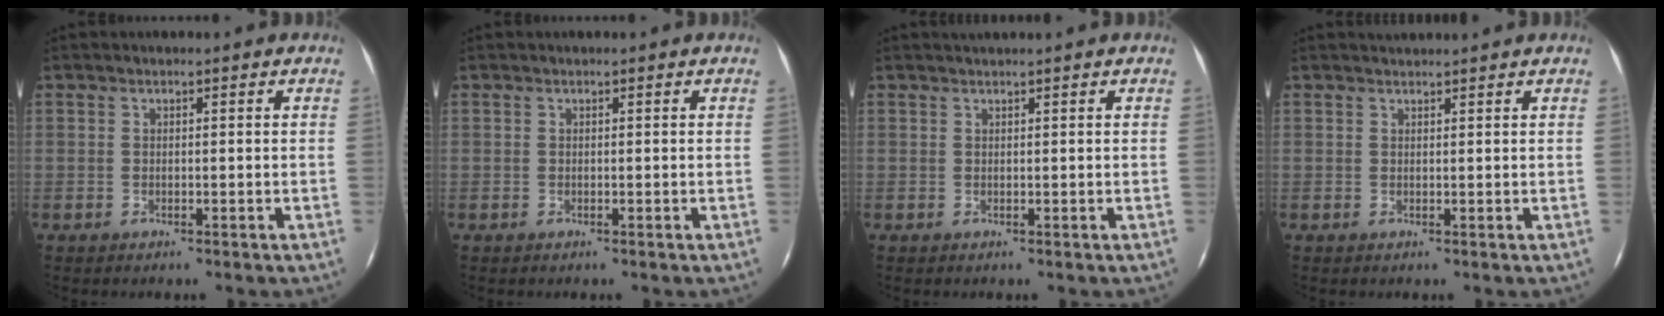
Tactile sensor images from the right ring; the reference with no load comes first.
{"total": 0.0}
{"total": 0.7, "force": [0.6, -0.3, 0.3], "torque": [-0.012, -0.003, 0.009]}
{"total": 1.4, "force": [1.4, -0.2, 0.2], "torque": [-0.010, -0.001, 0.020]}